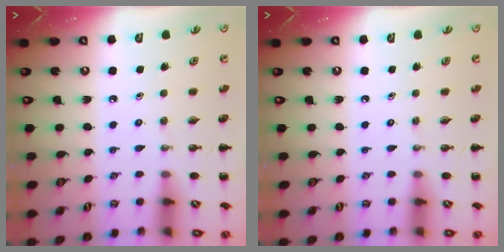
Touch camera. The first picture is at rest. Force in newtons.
{"total": 0.0}